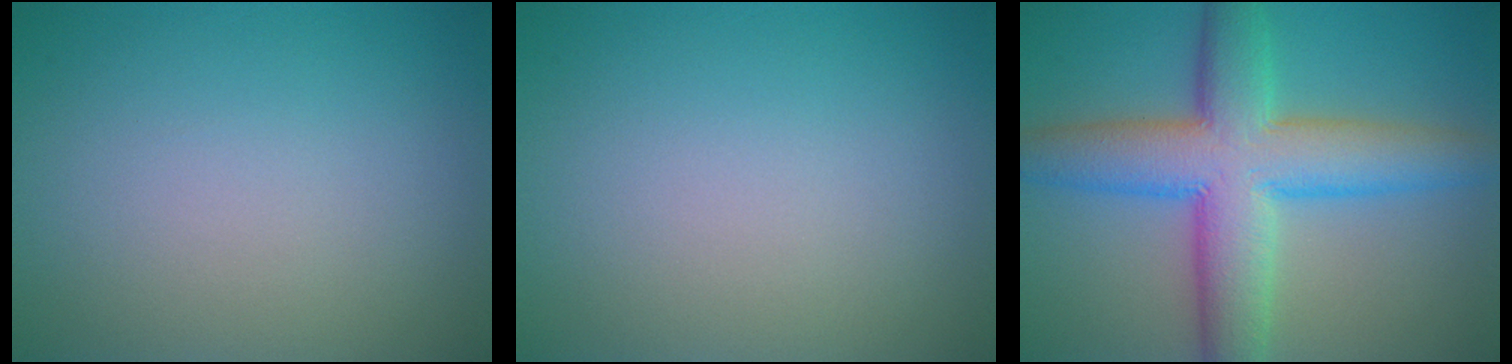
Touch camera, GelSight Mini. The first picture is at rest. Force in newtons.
{"total": 0.0}
{"total": 9.6, "press": 9.6, "slide": 0.1}